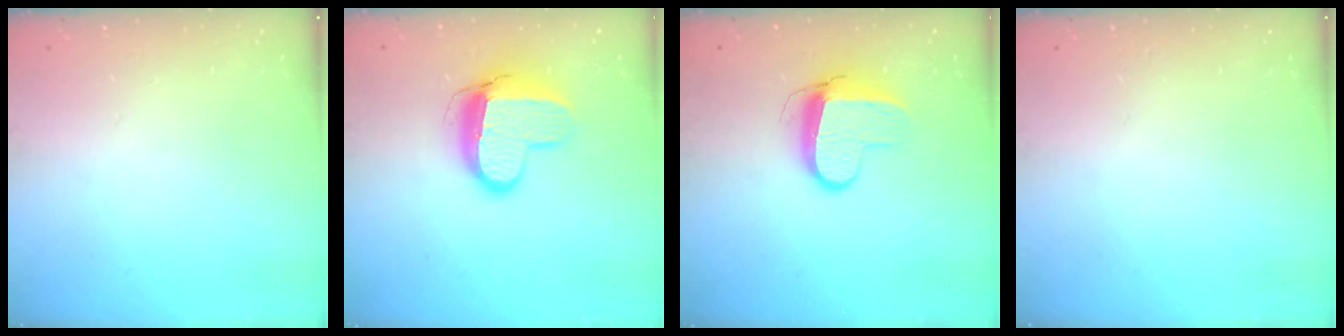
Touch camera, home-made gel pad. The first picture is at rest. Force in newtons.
{"total": 12.0, "press": 12.0, "slide": 0.7}
{"total": 8.9, "press": 8.8, "slide": 1.0}
{"total": 0.0}